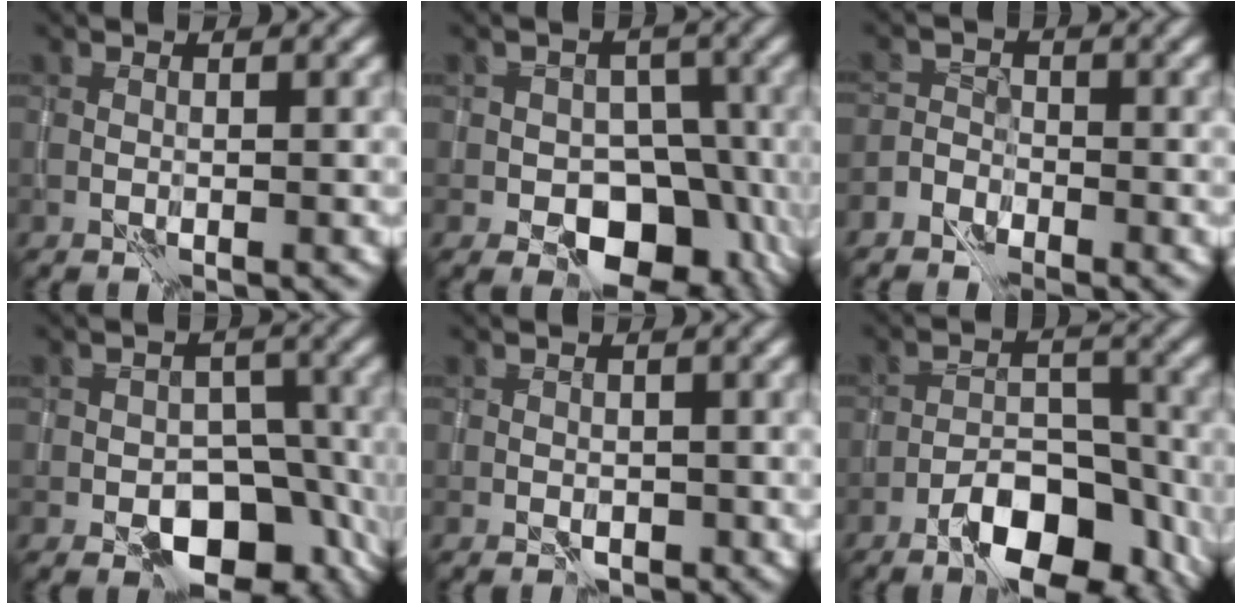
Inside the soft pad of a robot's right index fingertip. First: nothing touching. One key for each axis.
{"total": 8.5, "fx": -3.8, "fy": 5.9, "fz": 4.8, "tx": -0.028, "ty": 0.010, "tz": -0.059}
{"total": 2.0, "fx": -1.7, "fy": 1.0, "fz": 0.0, "tx": 0.012, "ty": 0.009, "tz": -0.046}
{"total": 9.0, "fx": -4.0, "fy": 5.6, "fz": 5.7, "tx": -0.051, "ty": -0.008, "tz": -0.058}
{"total": 0.9, "fx": -0.3, "fy": 0.7, "fz": 0.4, "tx": -0.002, "ty": -0.004, "tz": -0.007}
{"total": 7.4, "fx": -4.8, "fy": 3.2, "fz": 4.6, "tx": -0.057, "ty": 0.012, "tz": -0.082}